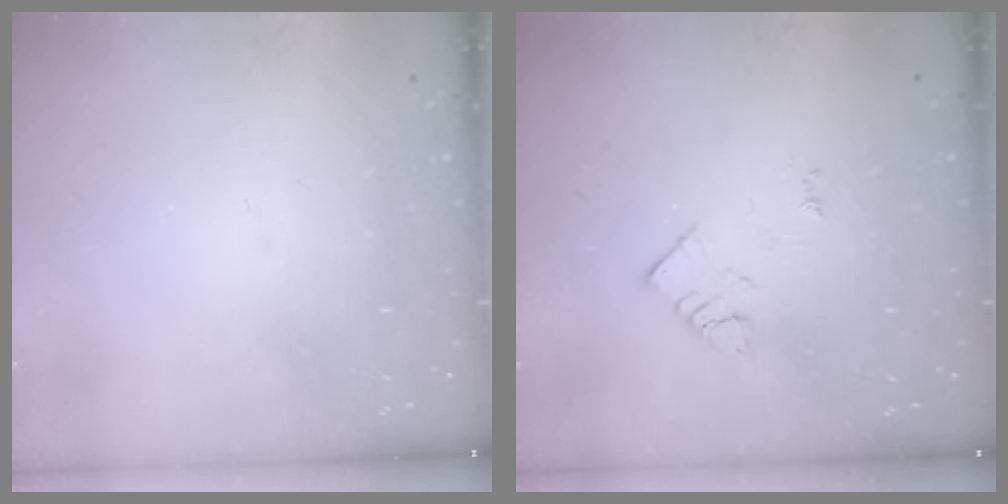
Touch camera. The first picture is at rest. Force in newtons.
{"total": 2.7, "press": 2.6, "slide": 0.4}